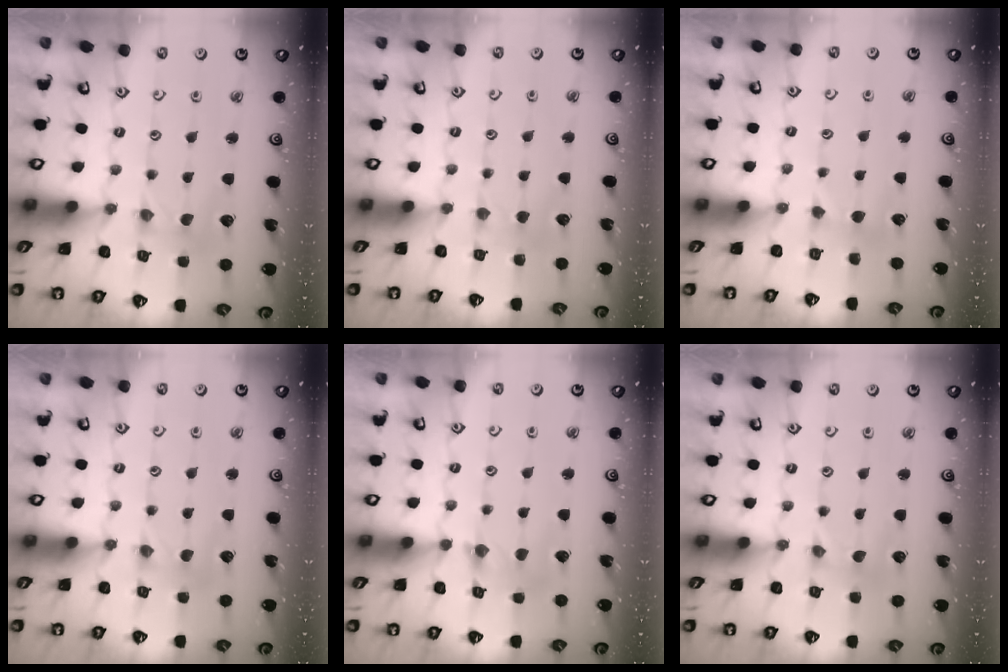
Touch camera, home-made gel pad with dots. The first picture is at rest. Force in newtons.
{"total": 2.4, "press": 2.4, "slide": 0.4}
{"total": 2.3, "press": 2.3, "slide": 0.4}
{"total": 0.9, "press": 0.9, "slide": 0.2}
{"total": 1.7, "press": 1.7, "slide": 0.3}
{"total": 0.0}